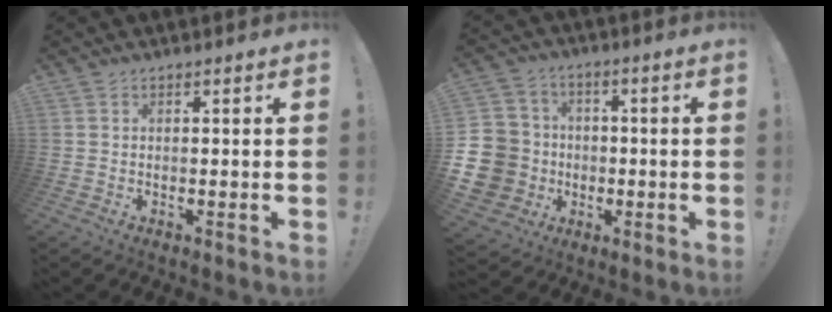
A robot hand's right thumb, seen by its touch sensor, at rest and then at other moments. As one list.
[{"total": 14.4, "force": [-3.1, 13.3, 4.8], "torque": [-0.105, 0.032, -0.035]}]